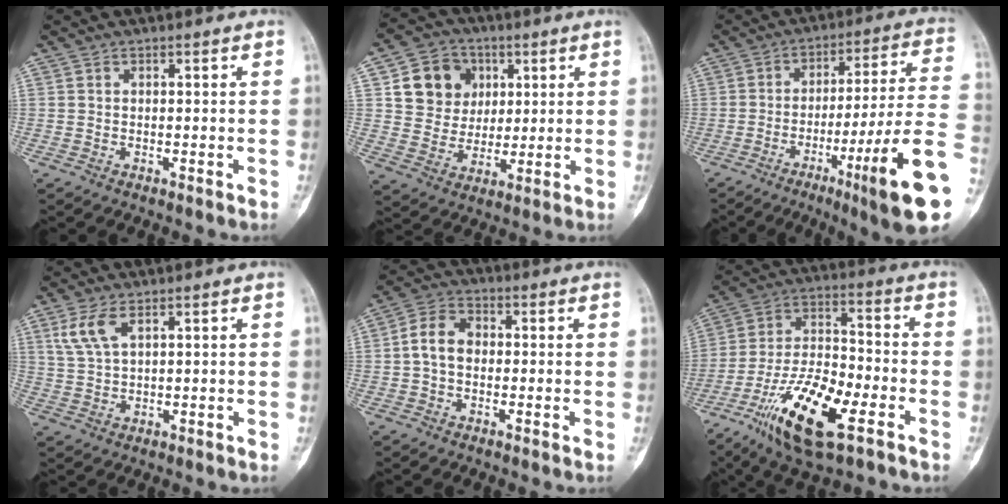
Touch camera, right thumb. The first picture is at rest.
{"total": 11.8, "force": [3.7, 10.4, 4.2], "torque": [-0.032, -0.005, 0.067]}
{"total": 20.6, "force": [-7.8, 0.5, 19.0], "torque": [-0.261, 0.013, -0.121]}
{"total": 5.4, "force": [2.6, 2.2, 4.1], "torque": [-0.096, 0.000, 0.063]}
{"total": 6.7, "force": [-0.2, 4.9, 4.6], "torque": [-0.075, 0.021, -0.013]}
{"total": 18.2, "force": [-9.0, 6.5, 14.4], "torque": [-0.268, 0.043, -0.159]}